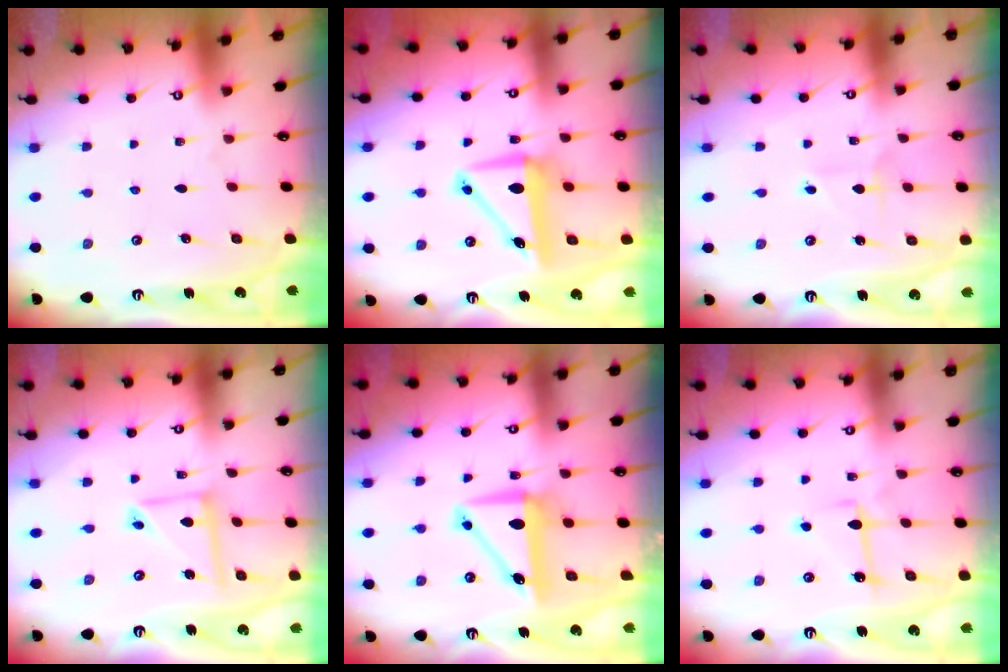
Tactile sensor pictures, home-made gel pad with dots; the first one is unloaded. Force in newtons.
{"total": 8.7, "press": 8.4, "slide": 2.1}
{"total": 2.7, "press": 2.7, "slide": 0.2}
{"total": 7.9, "press": 7.8, "slide": 0.6}
{"total": 9.1, "press": 9.0, "slide": 1.6}
{"total": 6.5, "press": 6.4, "slide": 0.6}